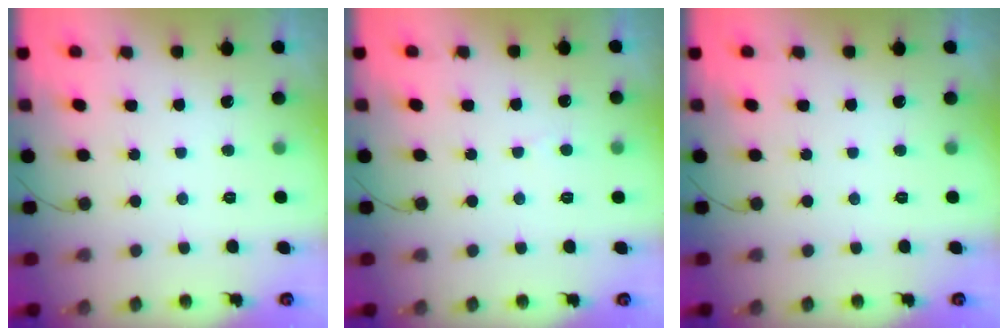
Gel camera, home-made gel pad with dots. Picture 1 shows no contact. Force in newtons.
{"total": 2.4, "press": 2.4, "slide": 0.2}
{"total": 0.0}